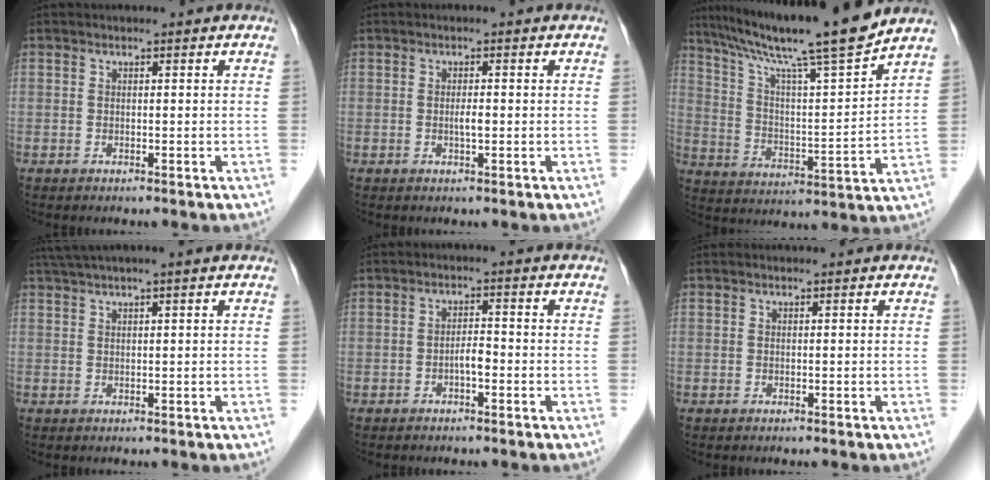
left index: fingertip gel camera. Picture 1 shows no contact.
{"total": 1.4, "force": [-0.4, 0.2, 1.3], "torque": [-0.025, -0.004, -0.006]}
{"total": 18.1, "force": [15.0, -1.0, 10.2], "torque": [-0.171, -0.005, 0.240]}
{"total": 3.8, "force": [2.8, -0.9, 2.5], "torque": [-0.048, 0.021, 0.057]}
{"total": 2.2, "force": [-1.2, 0.5, 1.7], "torque": [-0.026, 0.000, -0.021]}
{"total": 0.0}